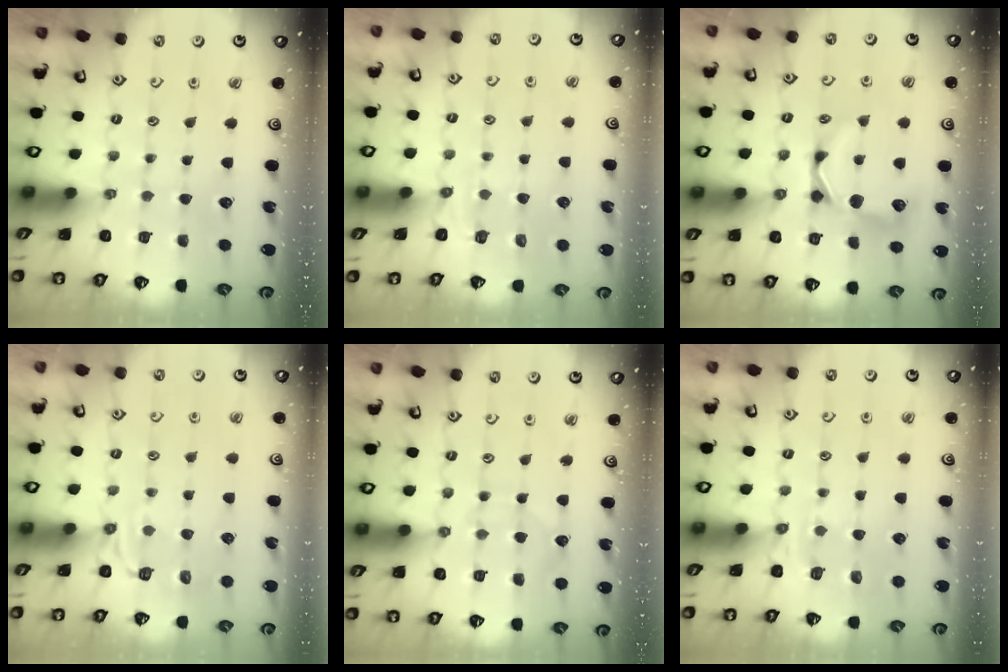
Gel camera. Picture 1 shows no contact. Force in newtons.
{"total": 2.3, "press": 1.7, "slide": 1.6}
{"total": 9.2, "press": 9.1, "slide": 0.9}
{"total": 4.1, "press": 3.5, "slide": 2.1}
{"total": 5.0, "press": 5.0, "slide": 0.5}
{"total": 3.8, "press": 3.3, "slide": 1.8}